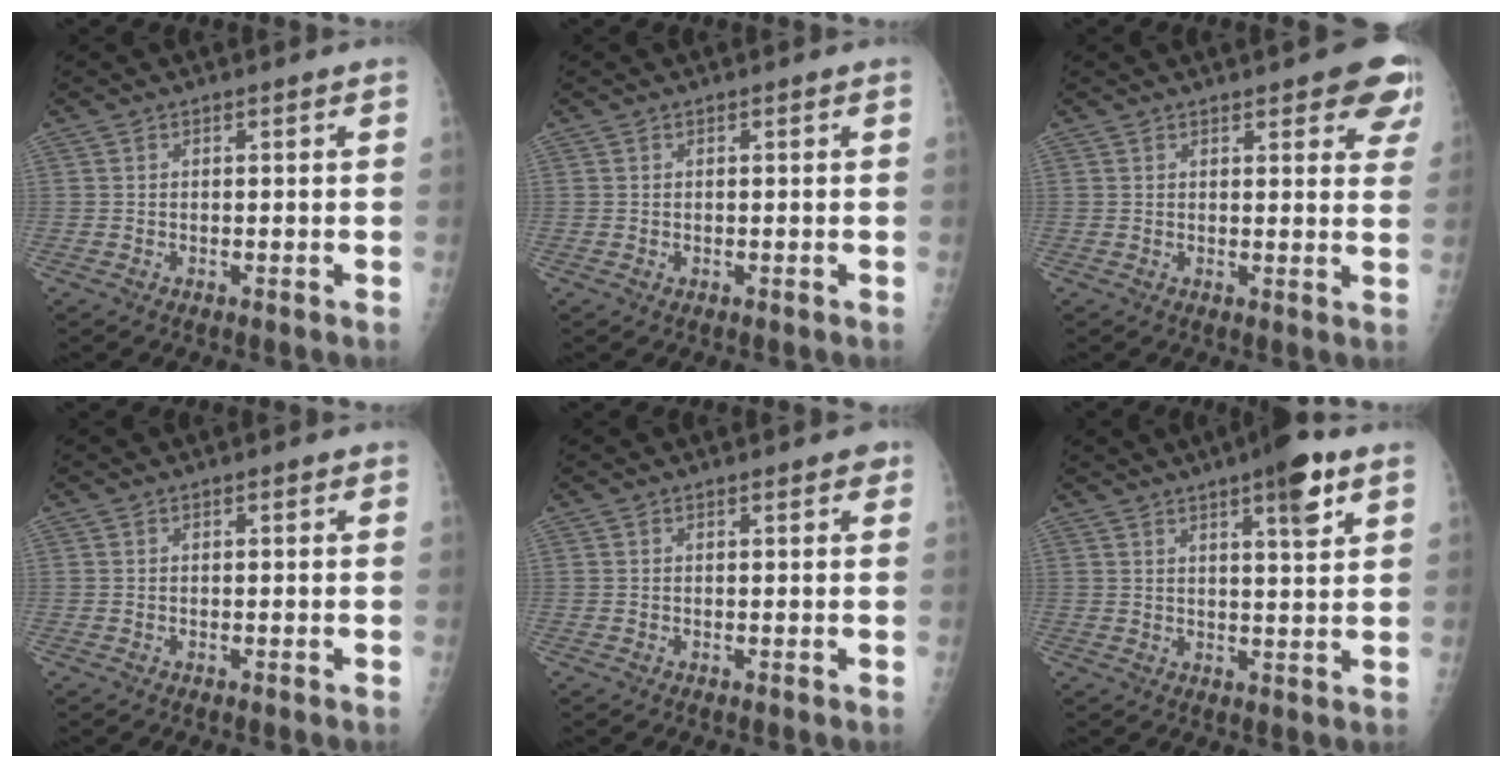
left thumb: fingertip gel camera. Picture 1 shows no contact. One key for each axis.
{"total": 0.0}
{"total": 8.9, "fx": 5.8, "fy": 3.1, "fz": 6.0, "tx": -0.034, "ty": -0.020, "tz": 0.057}
{"total": 0.6, "fx": 0.3, "fy": 0.4, "fz": 0.4, "tx": -0.003, "ty": 0.000, "tz": 0.001}
{"total": 1.6, "fx": 1.0, "fy": 0.8, "fz": 1.0, "tx": -0.001, "ty": -0.001, "tz": 0.009}
{"total": 8.7, "fx": 4.8, "fy": 1.7, "fz": 7.0, "tx": -0.093, "ty": -0.020, "tz": 0.066}